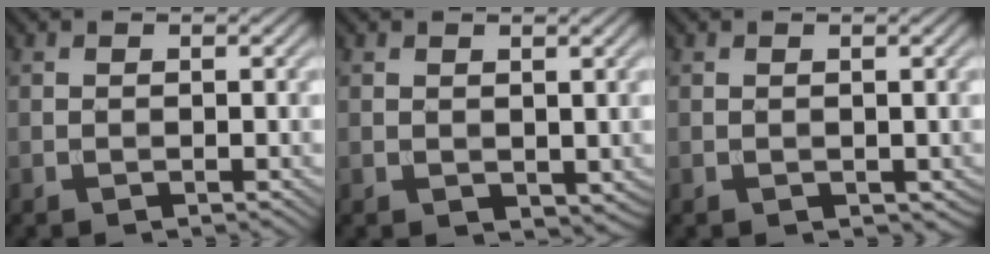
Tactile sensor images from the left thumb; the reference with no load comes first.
{"total": 1.2, "force": [0.7, 0.7, 0.7], "torque": [-0.018, -0.003, 0.018]}
{"total": 0.5, "force": [0.2, 0.4, 0.2], "torque": [-0.009, -0.001, 0.005]}